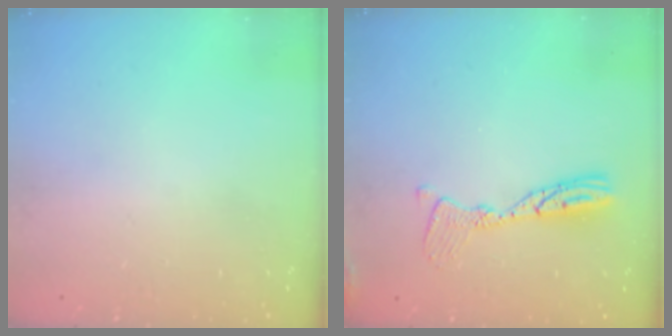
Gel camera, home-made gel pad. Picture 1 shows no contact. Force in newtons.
{"total": 10.8, "press": 10.8, "slide": 1.0}